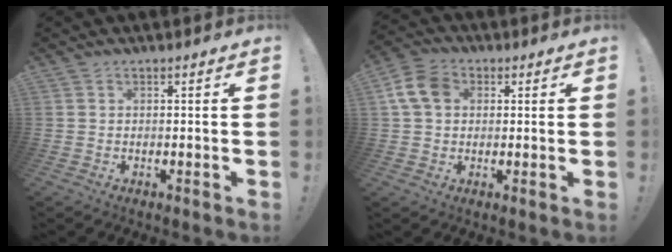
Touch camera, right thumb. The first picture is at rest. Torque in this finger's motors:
{"motor_torque": [0.02, 0.02, 0.03, 0.00, 0.00]}